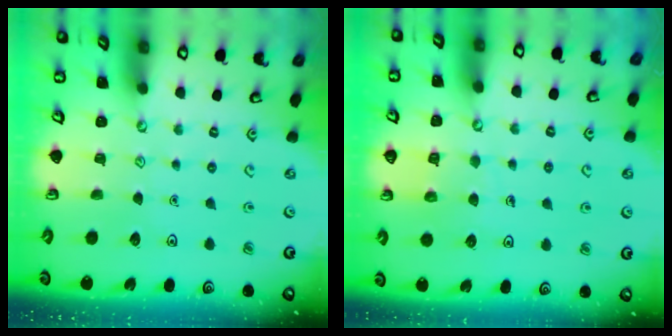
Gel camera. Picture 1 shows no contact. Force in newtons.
{"total": 6.6, "press": 6.6, "slide": 0.5}